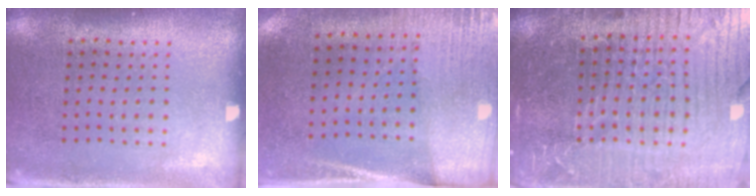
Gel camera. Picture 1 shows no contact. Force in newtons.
{"total": 2.7, "press": 2.4, "slide": 1.3}
{"total": 6.5, "press": 5.7, "slide": 3.1}